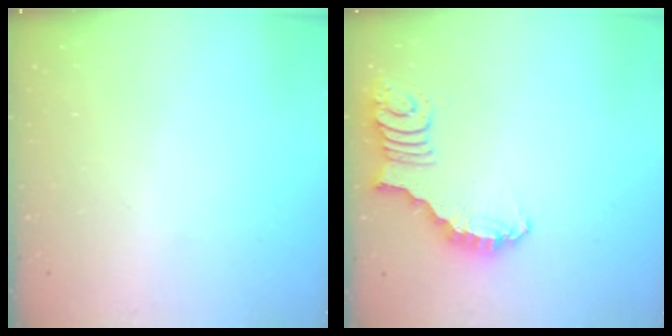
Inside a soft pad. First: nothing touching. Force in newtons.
{"total": 2.5, "press": 2.5, "slide": 0.5}